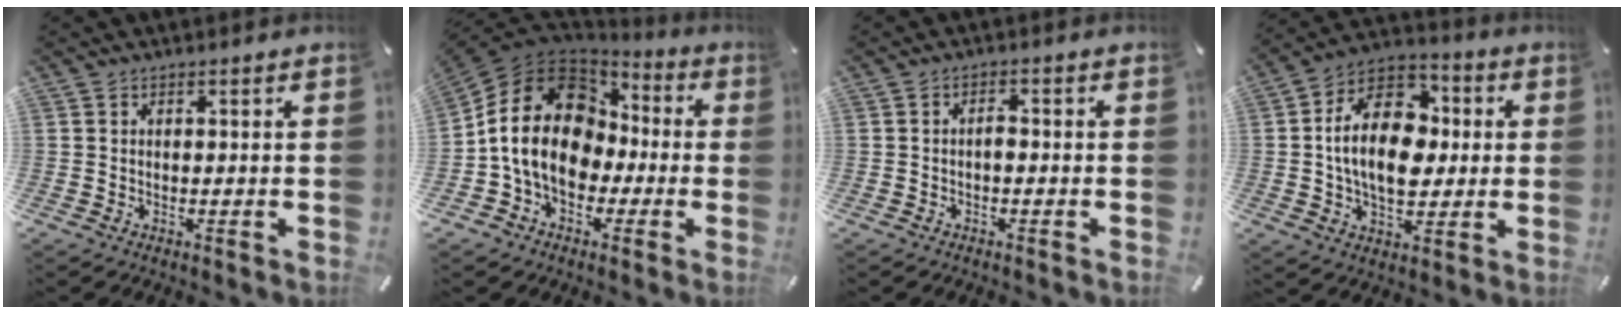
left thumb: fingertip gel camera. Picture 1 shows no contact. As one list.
[{"total": 19.1, "force": [-0.7, 15.3, 11.4], "torque": [-0.236, 0.022, -0.010]}, {"total": 1.8, "force": [-0.7, 0.8, 1.4], "torque": [-0.029, 0.005, -0.015]}, {"total": 17.2, "force": [0.3, 11.9, 12.4], "torque": [-0.235, 0.006, 0.002]}]